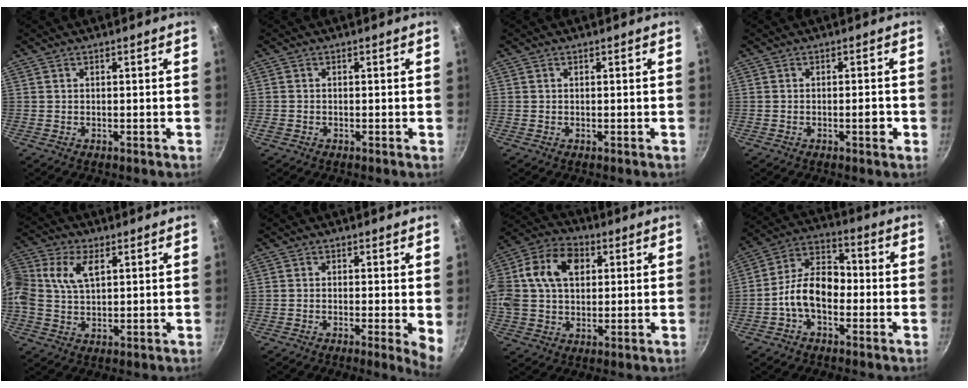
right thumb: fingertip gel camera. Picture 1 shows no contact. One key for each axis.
{"total": 1.1, "fx": -0.5, "fy": 0.8, "fz": 0.5, "tx": -0.010, "ty": 0.001, "tz": -0.011}
{"total": 0.0}
{"total": 2.7, "fx": -0.9, "fy": 0.8, "fz": 2.4, "tx": -0.025, "ty": 0.008, "tz": -0.013}
{"total": 13.5, "fx": 3.7, "fy": 8.9, "fz": 9.4, "tx": -0.207, "ty": 0.027, "tz": 0.060}
{"total": 4.4, "fx": -0.4, "fy": 0.9, "fz": 4.3, "tx": -0.056, "ty": -0.009, "tz": -0.008}
{"total": 19.7, "fx": 4.5, "fy": 14.0, "fz": 13.1, "tx": -0.260, "ty": 0.031, "tz": 0.067}
{"total": 11.2, "fx": -2.7, "fy": 7.2, "fz": 8.1, "tx": -0.111, "ty": 0.045, "tz": -0.066}